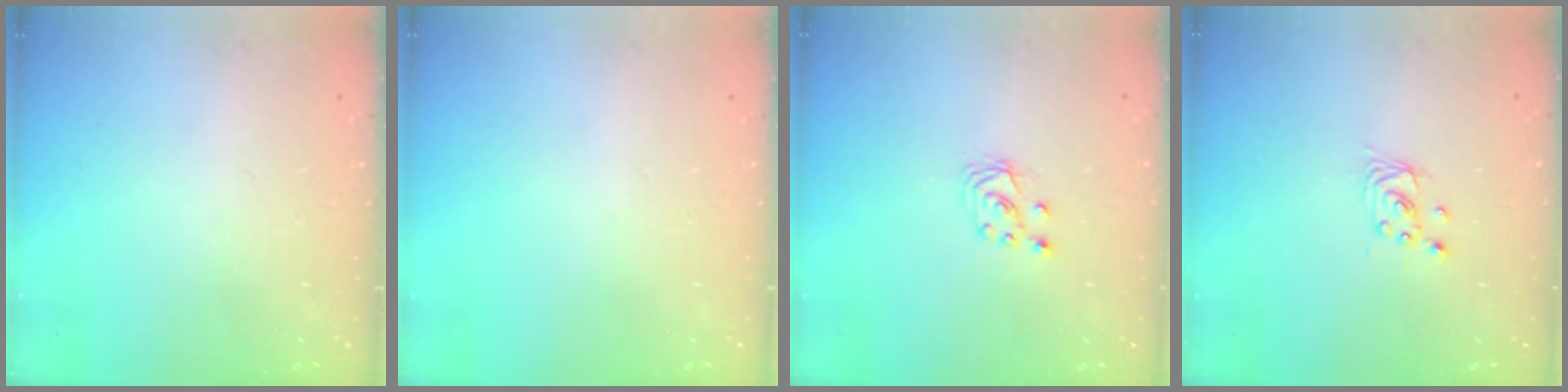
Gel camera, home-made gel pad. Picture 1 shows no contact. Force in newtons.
{"total": 0.0}
{"total": 3.5, "press": 3.5, "slide": 0.4}
{"total": 2.4, "press": 2.4, "slide": 0.2}